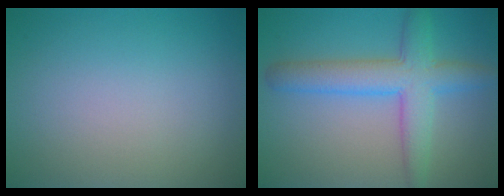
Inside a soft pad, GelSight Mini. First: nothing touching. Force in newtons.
{"total": 5.5, "press": 5.5, "slide": 0.2}